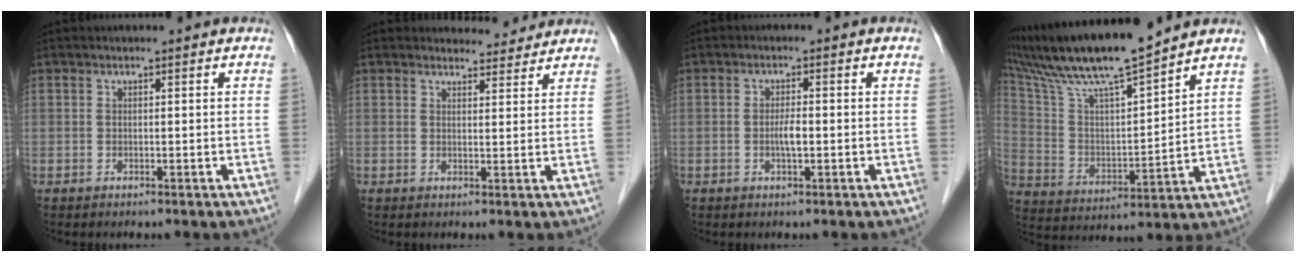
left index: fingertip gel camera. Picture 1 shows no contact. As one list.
[{"total": 4.2, "force": [4.0, 1.1, 0.0], "torque": [0.001, 0.001, 0.047]}, {"total": 2.2, "force": [-0.6, 0.4, 2.0], "torque": [-0.040, -0.001, -0.011]}, {"total": 16.4, "force": [14.0, 0.2, 8.4], "torque": [-0.160, 0.005, 0.258]}]